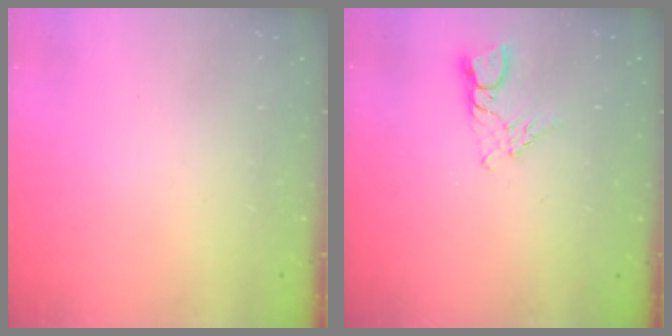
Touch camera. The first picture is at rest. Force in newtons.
{"total": 3.4, "press": 3.4, "slide": 0.4}